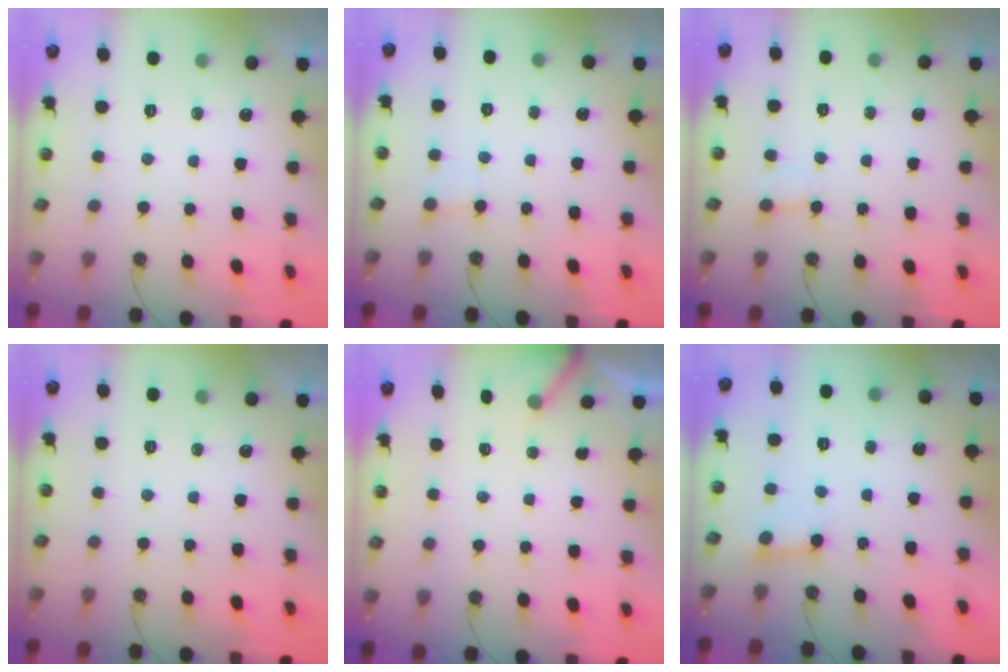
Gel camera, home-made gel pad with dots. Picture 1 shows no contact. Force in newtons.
{"total": 1.7, "press": 1.7, "slide": 0.1}
{"total": 2.5, "press": 2.4, "slide": 0.5}
{"total": 0.0}
{"total": 3.0, "press": 3.0, "slide": 0.3}
{"total": 3.0, "press": 3.0, "slide": 0.2}